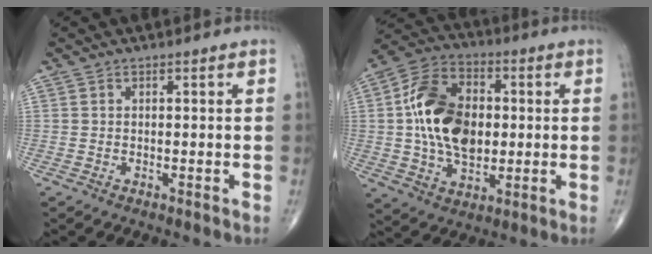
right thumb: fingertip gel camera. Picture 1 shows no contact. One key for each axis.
{"total": 17.4, "fx": 1.0, "fy": 11.3, "fz": 13.2, "tx": -0.217, "ty": 0.017, "tz": 0.016}